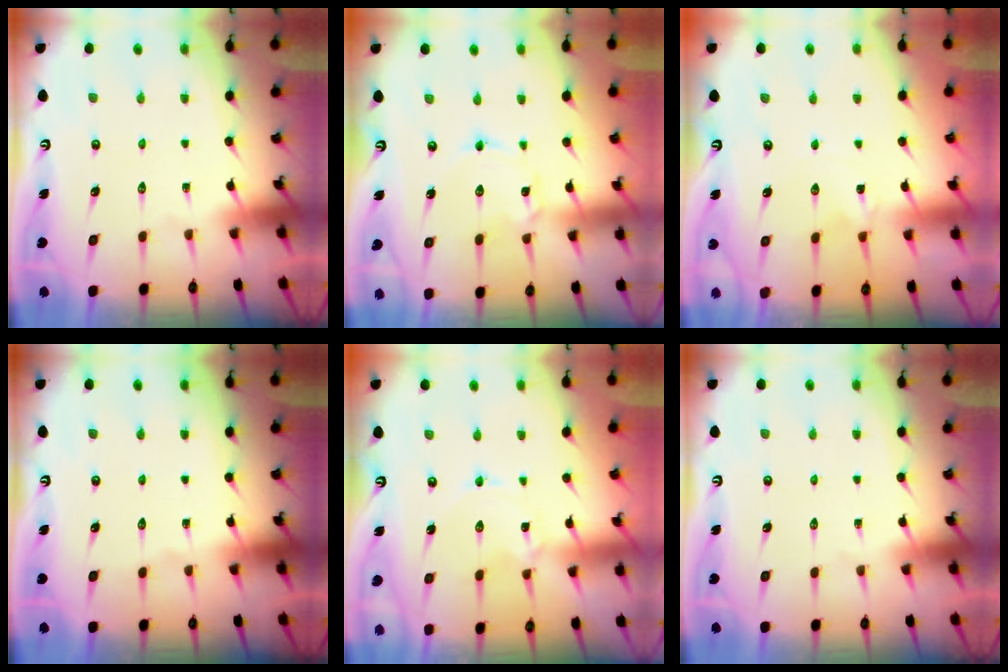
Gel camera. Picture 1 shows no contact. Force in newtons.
{"total": 1.8, "press": 1.8, "slide": 0.1}
{"total": 2.5, "press": 2.5, "slide": 0.3}
{"total": 0.0}
{"total": 0.0}
{"total": 0.0}